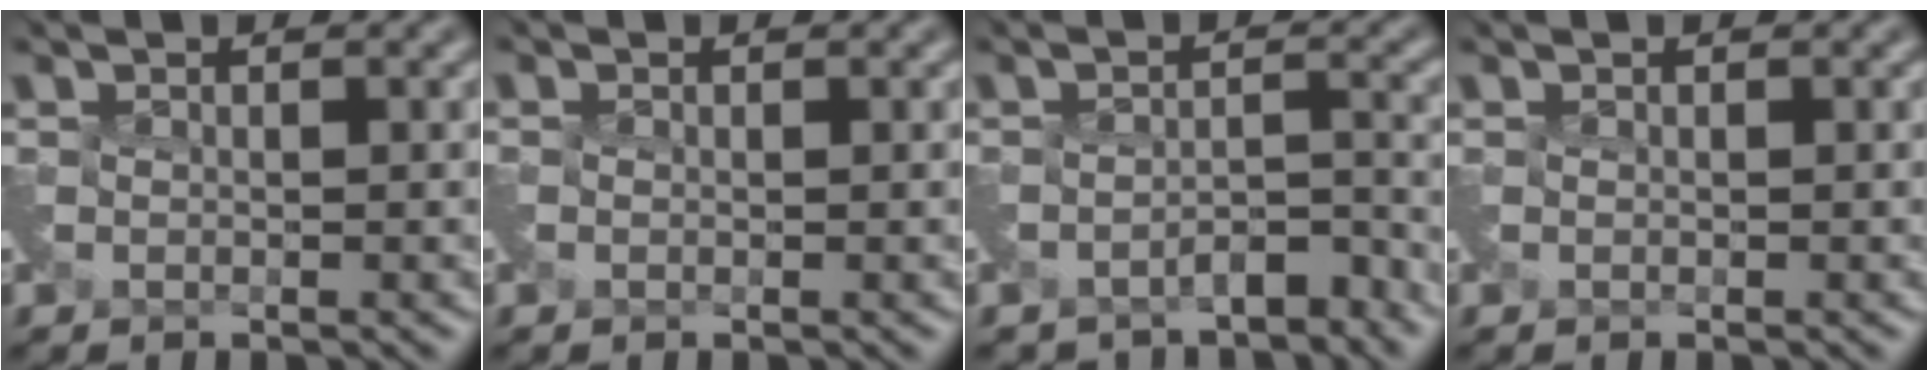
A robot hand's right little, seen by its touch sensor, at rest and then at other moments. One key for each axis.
{"total": 0.0}
{"total": 4.2, "fx": -3.5, "fy": 1.5, "fz": 1.7, "tx": -0.016, "ty": -0.014, "tz": -0.053}
{"total": 0.0}